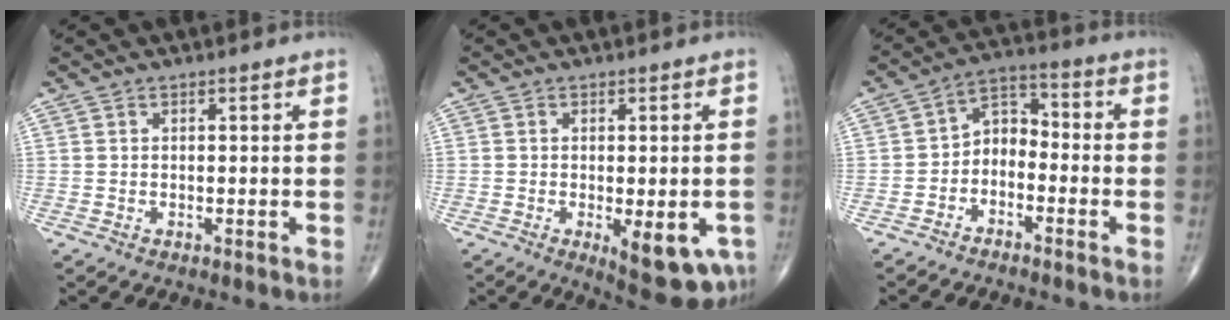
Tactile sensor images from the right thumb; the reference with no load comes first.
{"total": 10.0, "force": [-3.5, 3.7, 8.6], "torque": [-0.099, -0.010, -0.039]}
{"total": 6.4, "force": [-2.8, 4.3, 3.8], "torque": [-0.044, 0.047, -0.065]}